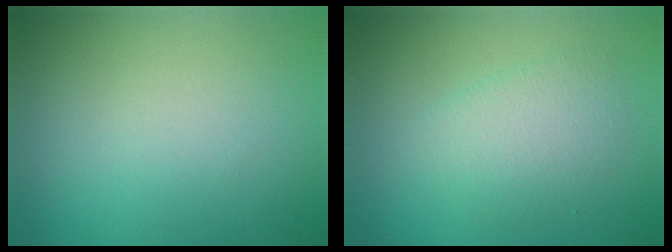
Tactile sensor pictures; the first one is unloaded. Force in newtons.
{"total": 2.7, "press": 2.7, "slide": 0.1}